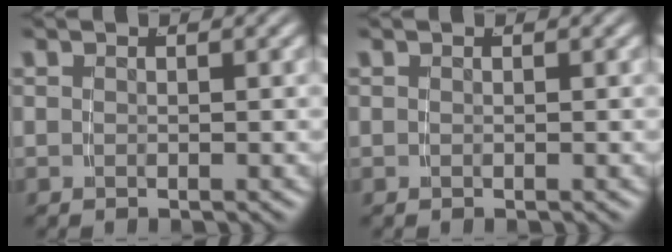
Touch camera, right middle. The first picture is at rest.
{"total": 0.0}